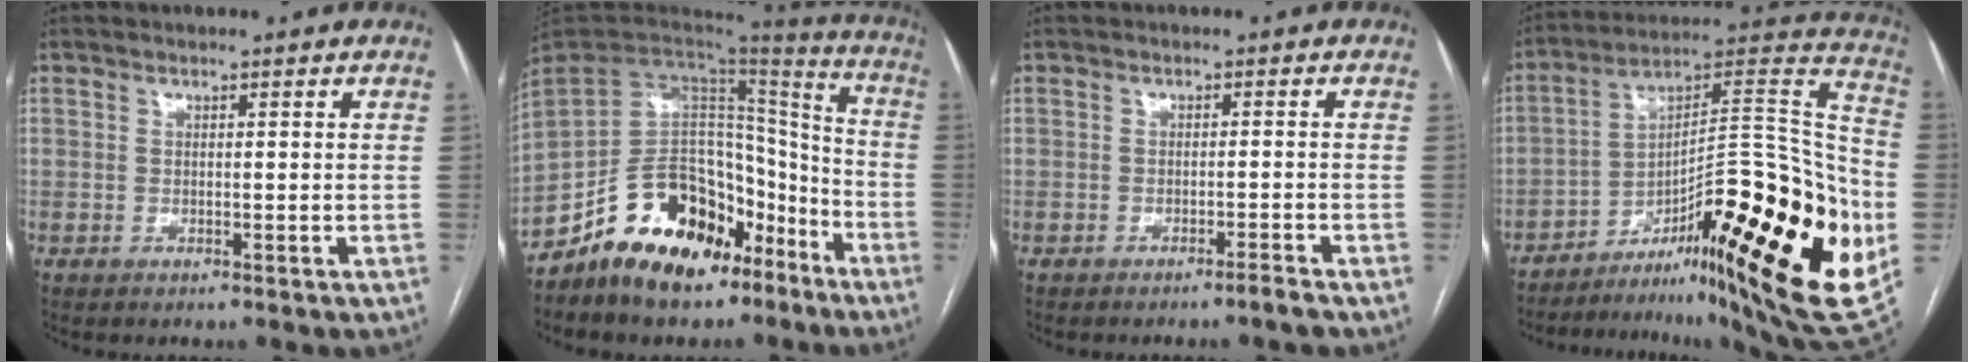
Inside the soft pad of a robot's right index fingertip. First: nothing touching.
{"total": 19.9, "force": [-12.6, 11.3, 10.5], "torque": [-0.179, 0.056, -0.206]}
{"total": 2.0, "force": [-1.7, -0.3, 1.0], "torque": [-0.016, -0.001, -0.026]}
{"total": 35.0, "force": [-12.6, 7.3, 31.8], "torque": [-0.394, 0.017, -0.185]}